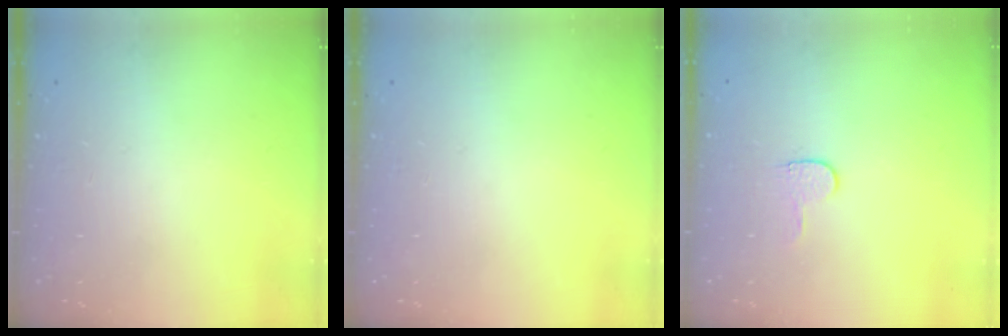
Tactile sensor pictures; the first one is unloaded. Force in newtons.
{"total": 0.0}
{"total": 3.6, "press": 3.6, "slide": 0.3}